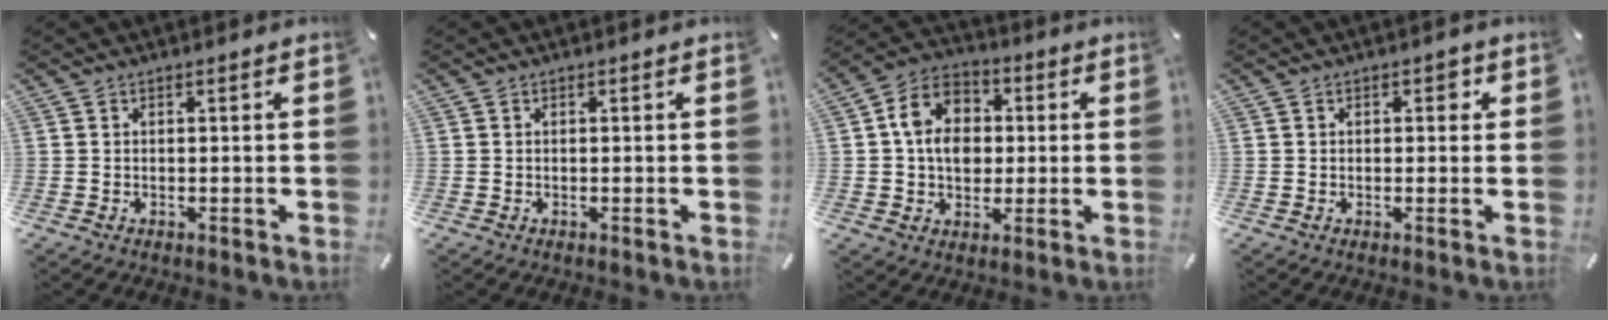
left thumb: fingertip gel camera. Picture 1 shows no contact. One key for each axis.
{"total": 0.0}
{"total": 10.9, "fx": 0.9, "fy": 9.2, "fz": 5.8, "tx": -0.105, "ty": 0.020, "tz": 0.018}
{"total": 1.8, "fx": 0.4, "fy": 1.2, "fz": 1.3, "tx": -0.010, "ty": 0.003, "tz": 0.001}